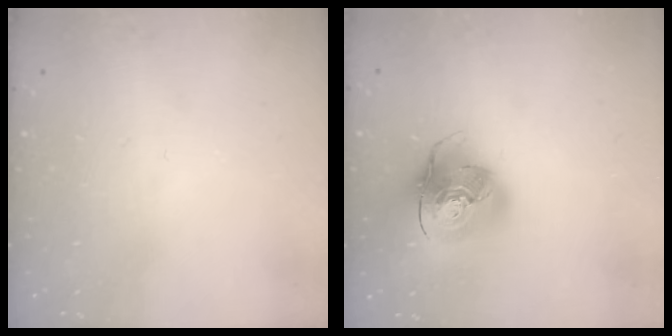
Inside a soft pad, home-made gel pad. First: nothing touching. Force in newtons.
{"total": 15.6, "press": 15.4, "slide": 2.2}